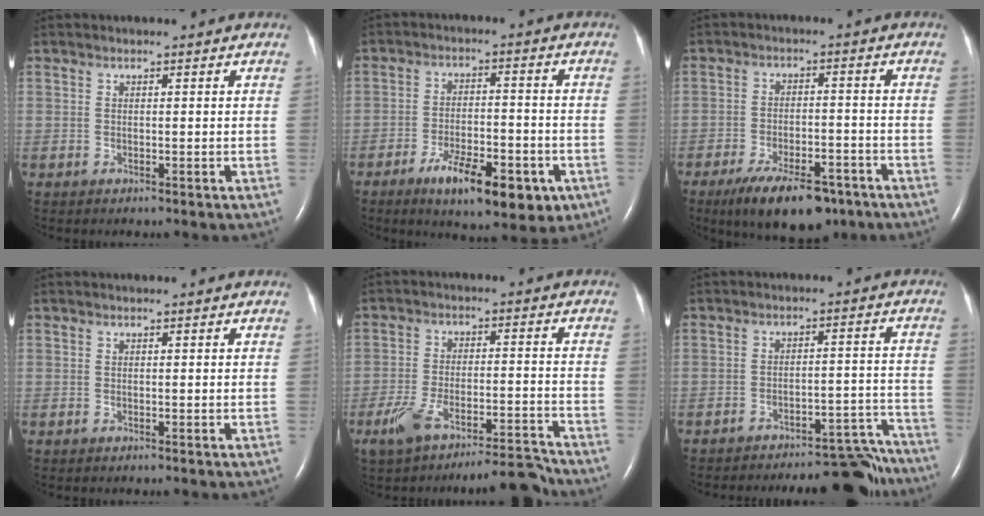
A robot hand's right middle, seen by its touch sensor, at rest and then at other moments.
{"total": 11.8, "force": [-6.3, 4.1, 9.1], "torque": [-0.135, -0.004, -0.089]}
{"total": 11.8, "force": [-8.3, 4.5, 7.2], "torque": [-0.116, -0.007, -0.130]}
{"total": 0.0}
{"total": 9.7, "force": [-8.2, 1.7, 4.9], "torque": [-0.086, 0.012, -0.139]}
{"total": 16.0, "force": [-15.2, 3.1, 3.7], "torque": [-0.020, 0.033, -0.196]}